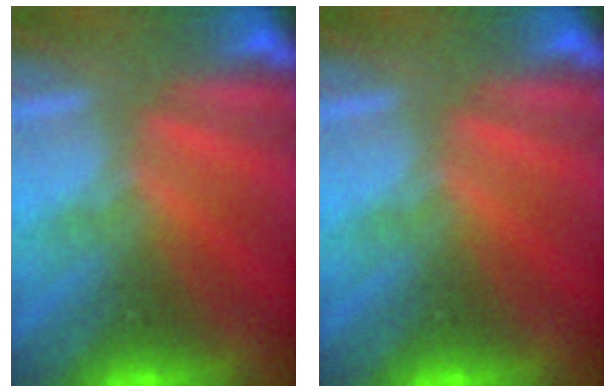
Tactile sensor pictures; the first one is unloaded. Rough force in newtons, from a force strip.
{"total": 0.0}